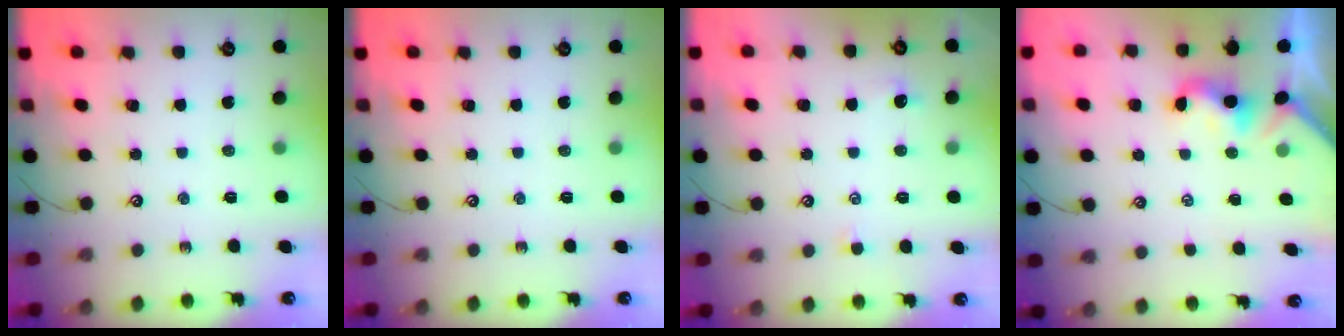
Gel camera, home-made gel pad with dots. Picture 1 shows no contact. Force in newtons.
{"total": 0.0}
{"total": 0.8, "press": 0.7, "slide": 0.5}
{"total": 1.9, "press": 1.8, "slide": 0.5}